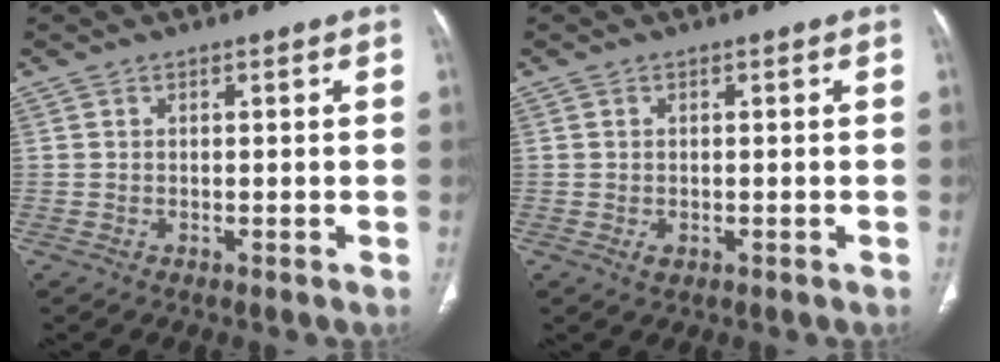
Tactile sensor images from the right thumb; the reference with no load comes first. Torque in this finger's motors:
{"motor_torque": [-0.52, -0.07, 0.07, 0.48, -0.02]}